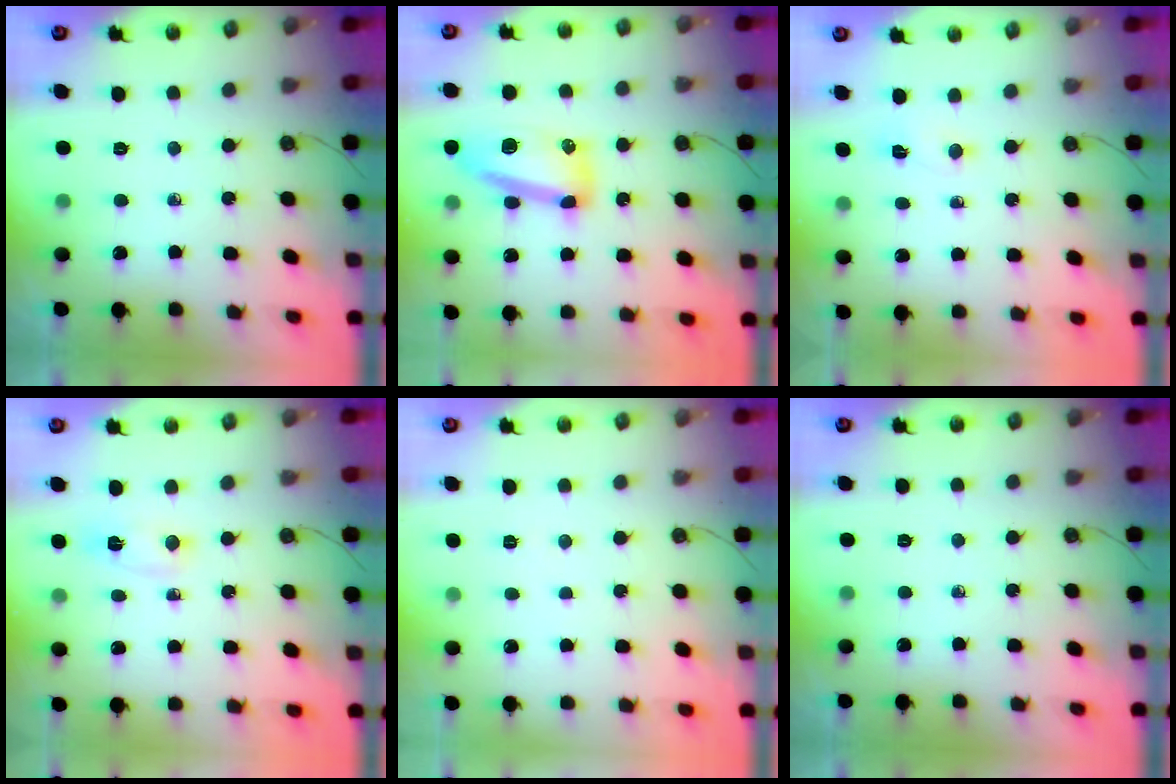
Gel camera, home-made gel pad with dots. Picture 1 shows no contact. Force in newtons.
{"total": 12.9, "press": 12.8, "slide": 1.2}
{"total": 2.3, "press": 2.2, "slide": 0.7}
{"total": 2.8, "press": 2.5, "slide": 1.4}
{"total": 13.1, "press": 2.6, "slide": 12.8}
{"total": 0.0}